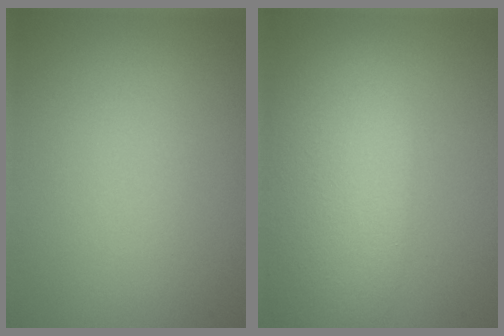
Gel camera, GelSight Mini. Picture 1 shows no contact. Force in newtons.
{"total": 9.6, "press": 9.6, "slide": 0.7}